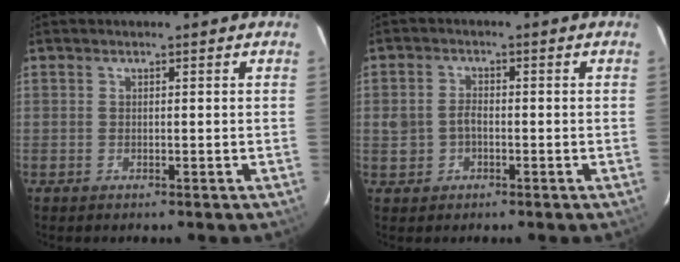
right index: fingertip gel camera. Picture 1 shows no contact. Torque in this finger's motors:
{"motor_torque": [0.08, -0.03, 0.06, 0.02]}